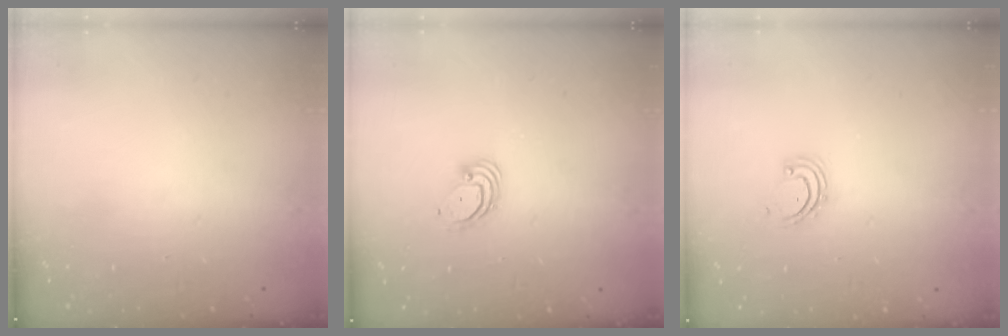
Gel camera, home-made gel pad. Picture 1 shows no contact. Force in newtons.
{"total": 3.8, "press": 3.8, "slide": 0.1}
{"total": 2.7, "press": 2.6, "slide": 0.5}